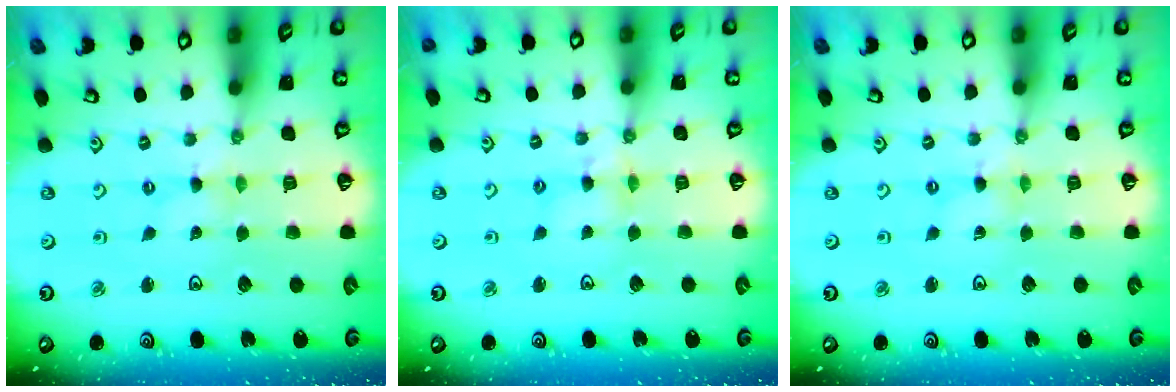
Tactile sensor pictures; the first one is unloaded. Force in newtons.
{"total": 5.6, "press": 5.6, "slide": 0.4}
{"total": 0.7, "press": 0.7, "slide": 0.1}